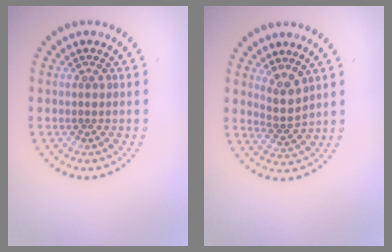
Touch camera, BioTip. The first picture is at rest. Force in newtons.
{"total": 2.3, "press": 1.7, "slide": 1.6}